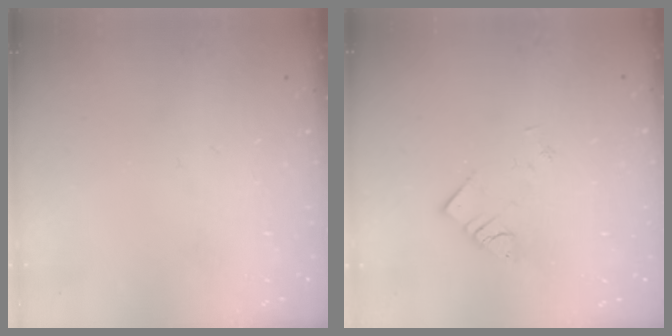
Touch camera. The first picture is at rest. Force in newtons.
{"total": 3.7, "press": 3.7, "slide": 0.1}